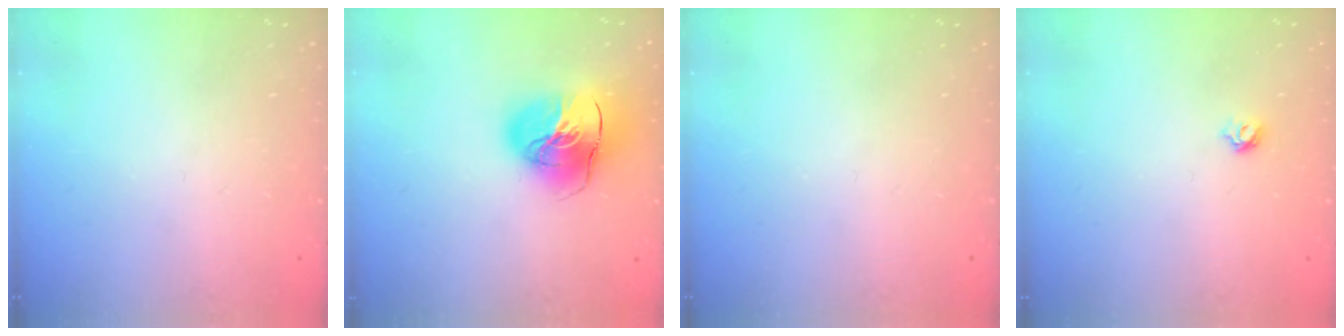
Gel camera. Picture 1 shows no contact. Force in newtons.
{"total": 16.5, "press": 16.4, "slide": 2.3}
{"total": 0.0}
{"total": 4.8, "press": 4.8, "slide": 0.8}